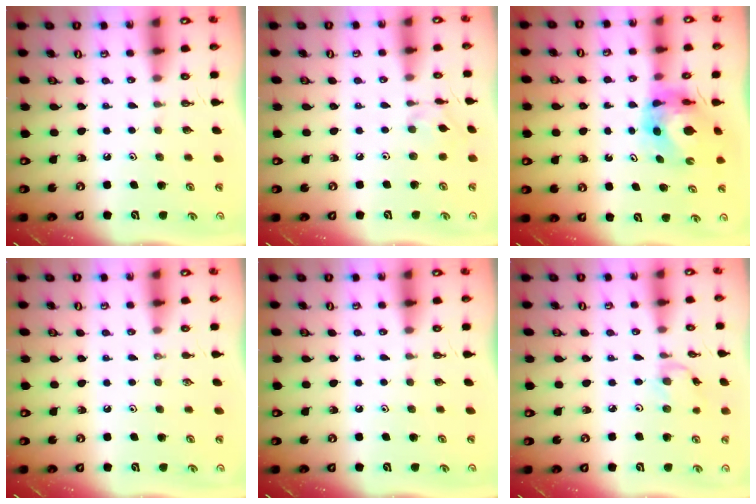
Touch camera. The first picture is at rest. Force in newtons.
{"total": 2.1, "press": 2.1, "slide": 0.3}
{"total": 6.2, "press": 6.2, "slide": 0.5}
{"total": 0.0}
{"total": 0.0}
{"total": 2.6, "press": 2.6, "slide": 0.3}